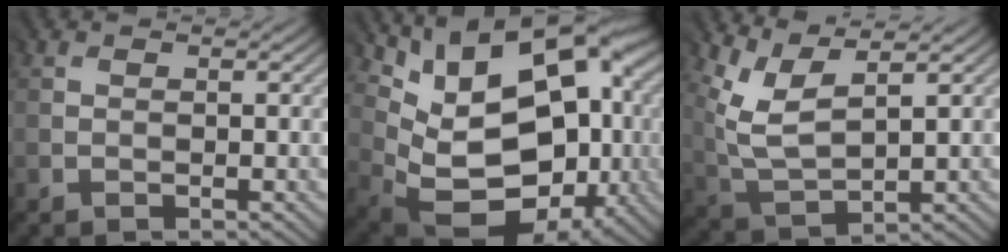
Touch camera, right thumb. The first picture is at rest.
{"total": 16.5, "force": [3.9, 10.3, 12.3], "torque": [-0.183, 0.004, 0.093]}
{"total": 5.8, "force": [3.7, 1.8, 4.1], "torque": [-0.107, 0.001, 0.084]}